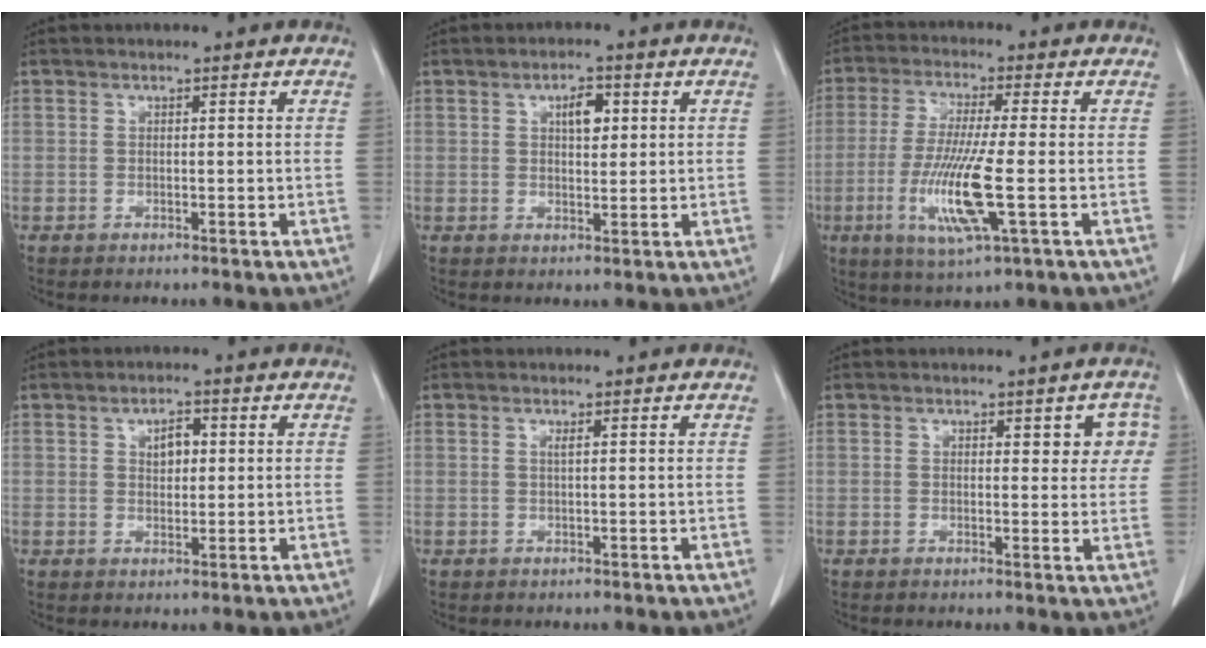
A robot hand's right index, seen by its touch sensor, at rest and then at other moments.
{"total": 3.7, "force": [1.3, 1.6, 3.0], "torque": [-0.049, 0.003, 0.020]}
{"total": 11.2, "force": [-2.8, 0.4, 10.8], "torque": [-0.224, -0.022, -0.056]}
{"total": 3.0, "force": [0.9, 1.6, 2.3], "torque": [-0.036, 0.002, 0.015]}
{"total": 0.5, "force": [0.2, -0.1, 0.5], "torque": [-0.015, -0.001, 0.007]}
{"total": 4.2, "force": [1.6, 2.0, 3.3], "torque": [-0.023, 0.006, 0.015]}